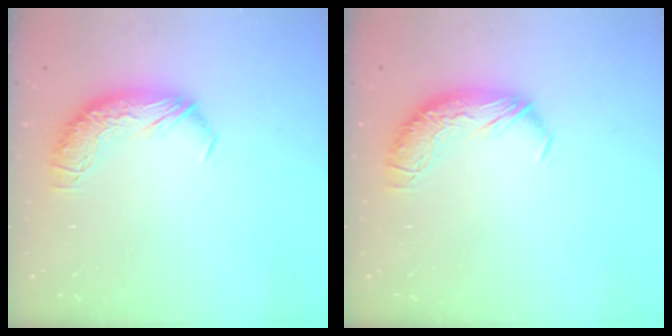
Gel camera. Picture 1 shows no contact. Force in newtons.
{"total": 0.0}